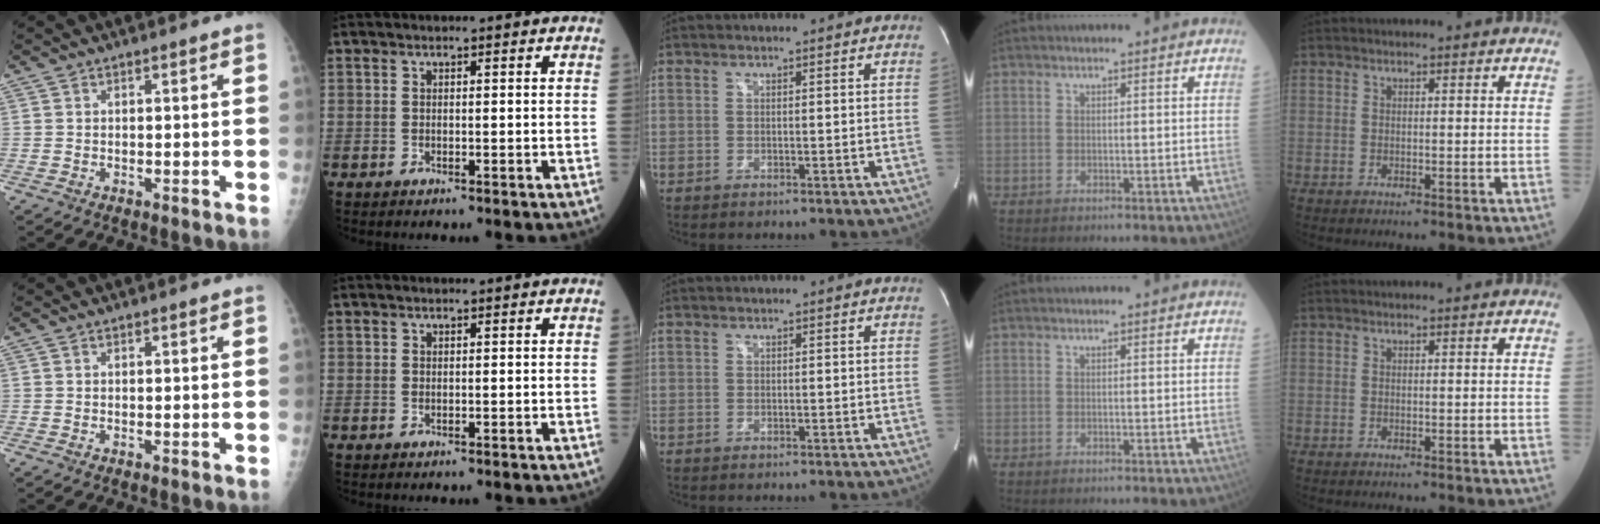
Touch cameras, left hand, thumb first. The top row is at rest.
{}